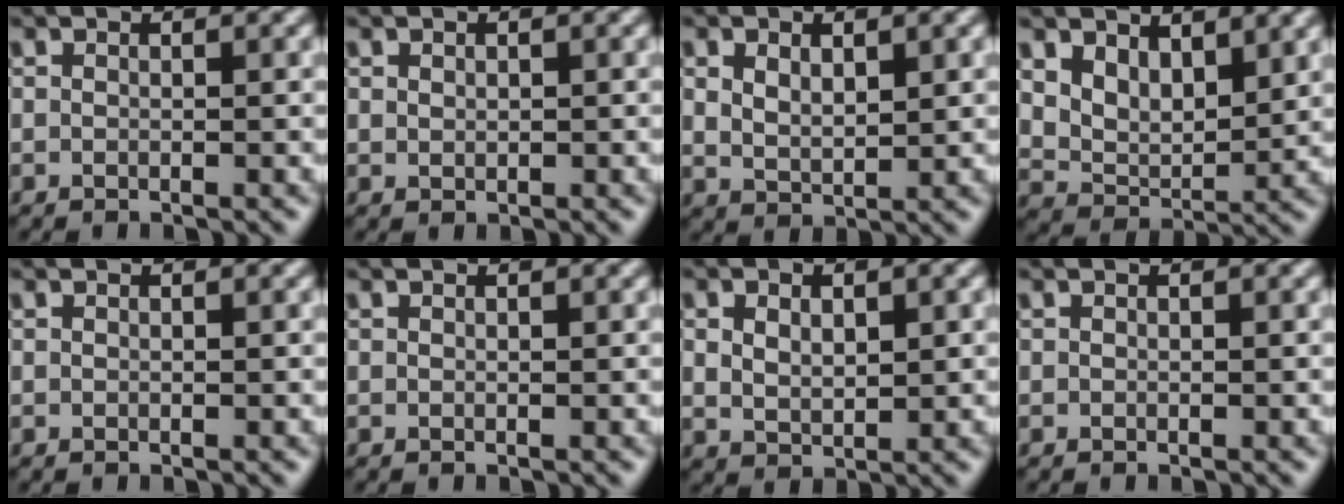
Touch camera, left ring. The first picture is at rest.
{"total": 0.6, "force": [0.2, 0.5, 0.3], "torque": [-0.006, -0.003, 0.005]}
{"total": 2.9, "force": [1.0, 1.6, 2.2], "torque": [-0.046, -0.004, 0.024]}
{"total": 4.2, "force": [2.3, 2.5, 2.5], "torque": [-0.056, -0.018, 0.043]}
{"total": 0.0}
{"total": 0.0}
{"total": 2.9, "force": [0.8, 1.8, 2.2], "torque": [-0.044, -0.003, 0.019]}
{"total": 0.0}